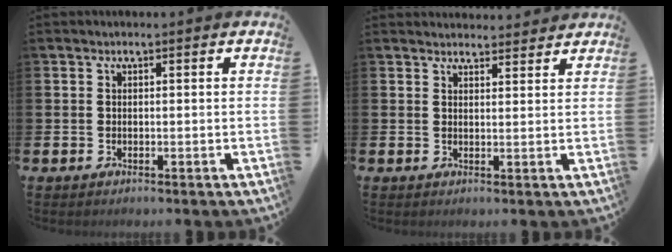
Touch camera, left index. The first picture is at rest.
{"total": 2.7, "force": [2.6, 0.3, -0.1], "torque": [0.006, -0.016, 0.046]}